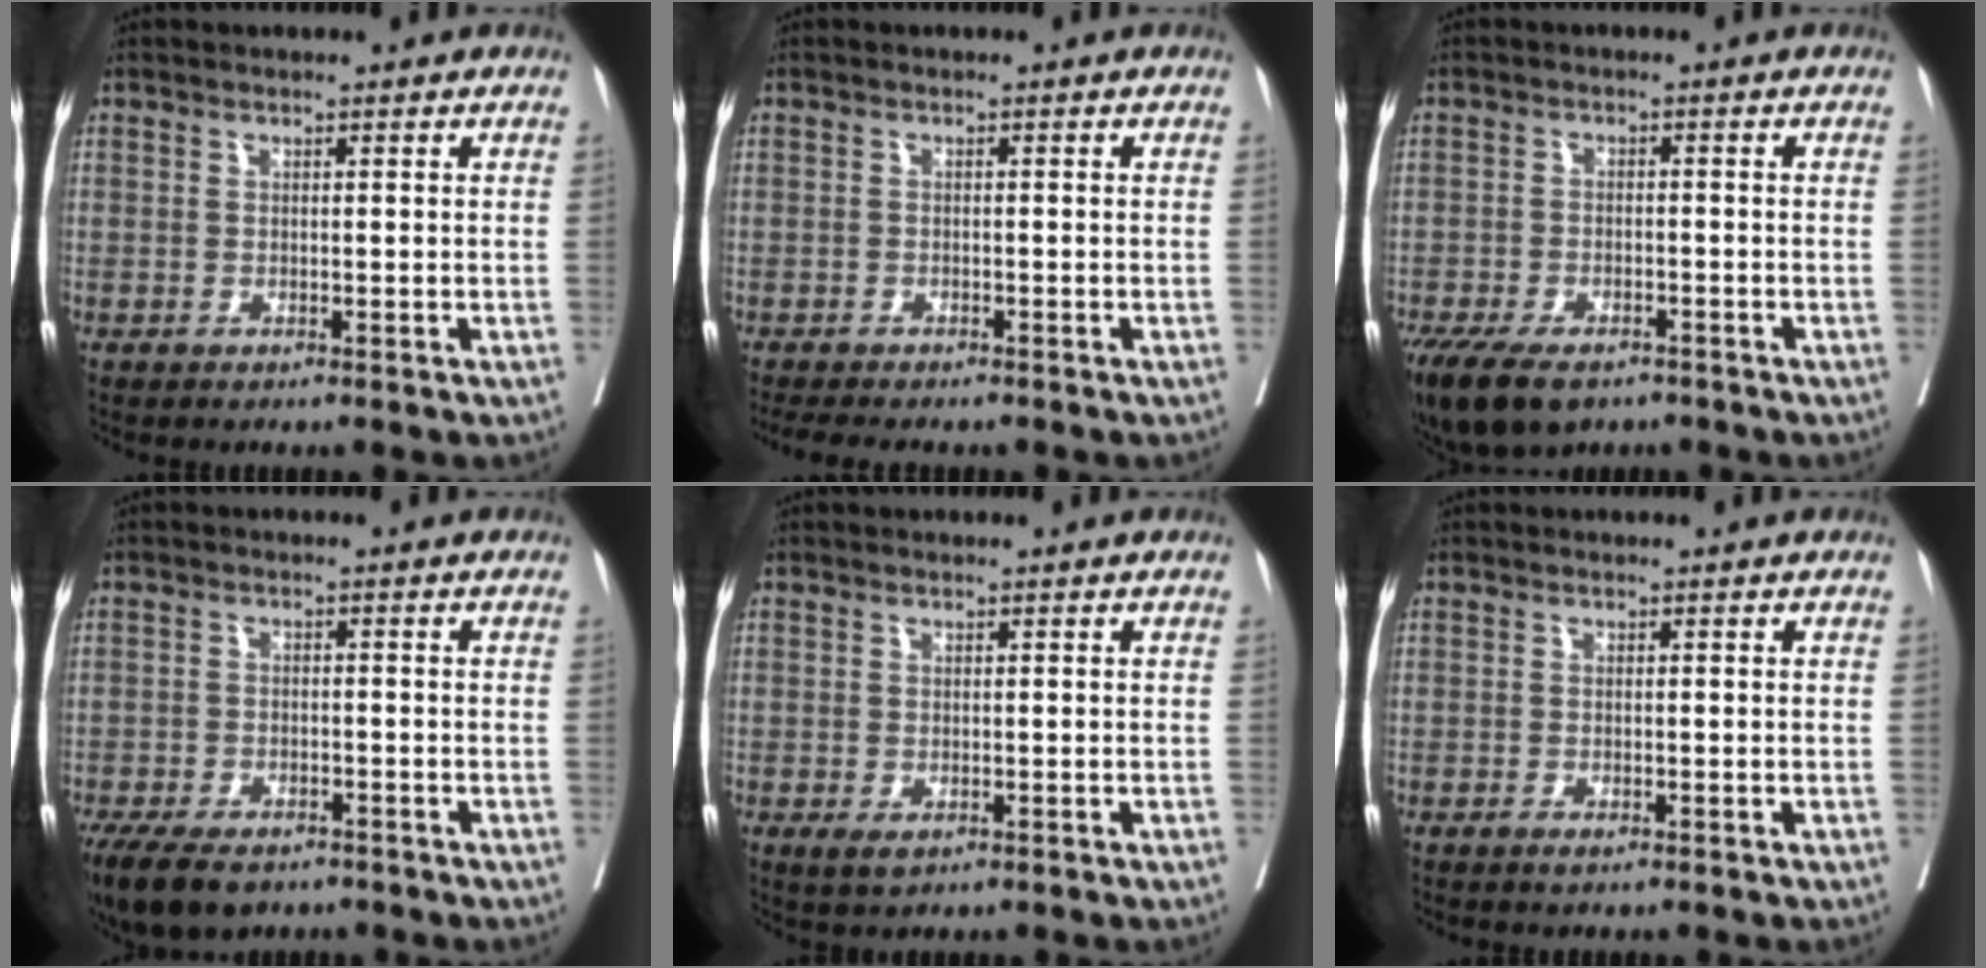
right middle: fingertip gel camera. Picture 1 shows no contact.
{"total": 5.8, "force": [-4.9, 1.3, 2.7], "torque": [-0.036, -0.011, -0.073]}
{"total": 10.6, "force": [-7.4, 4.7, 5.9], "torque": [-0.110, -0.012, -0.116]}
{"total": 9.7, "force": [-7.1, 4.3, 5.1], "torque": [-0.089, -0.009, -0.108]}
{"total": 1.5, "force": [-0.5, 0.7, 1.2], "torque": [-0.018, -0.004, 0.000]}
{"total": 0.9, "force": [-0.6, 0.2, 0.7], "torque": [-0.011, -0.002, -0.008]}